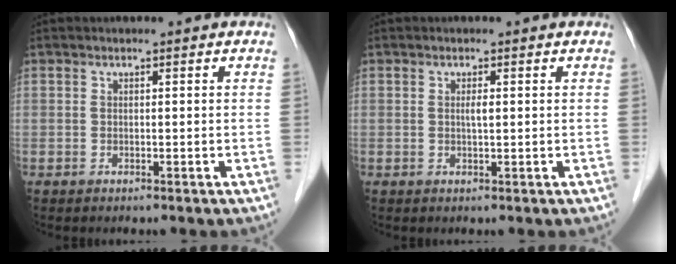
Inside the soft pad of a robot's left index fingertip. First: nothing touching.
{"total": 0.9, "force": [0.2, 0.0, 0.9], "torque": [-0.021, -0.001, 0.004]}